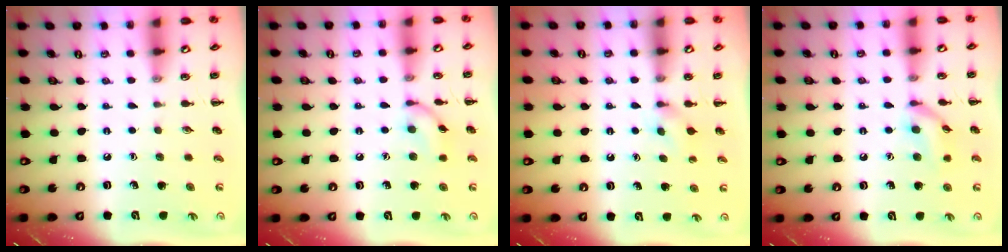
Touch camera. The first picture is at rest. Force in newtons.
{"total": 8.1, "press": 8.1, "slide": 0.2}
{"total": 3.5, "press": 3.2, "slide": 1.5}
{"total": 10.0, "press": 9.9, "slide": 1.3}